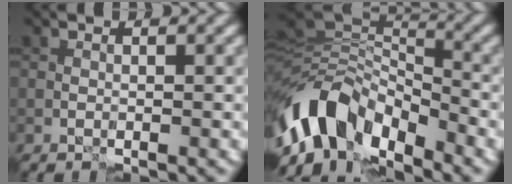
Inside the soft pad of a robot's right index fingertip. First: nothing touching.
{"total": 9.8, "force": [-5.4, 5.5, 6.1], "torque": [-0.102, -0.001, -0.104]}